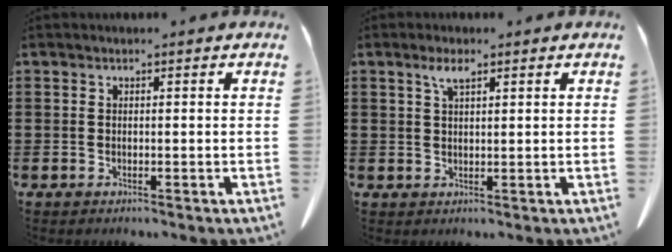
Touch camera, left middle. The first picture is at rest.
{"total": 2.8, "force": [1.7, 0.8, 2.0], "torque": [-0.046, 0.002, 0.031]}